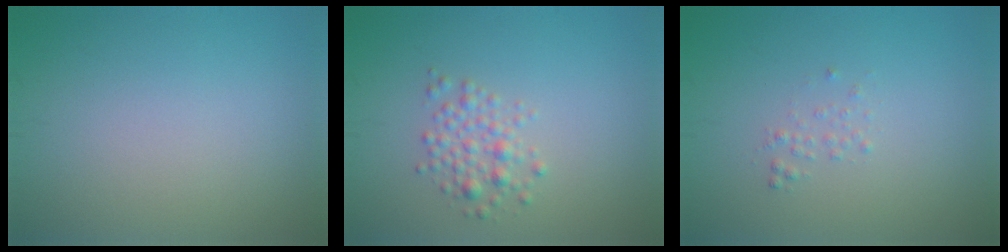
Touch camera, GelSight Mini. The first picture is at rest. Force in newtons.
{"total": 2.1, "press": 2.1, "slide": 0.2}
{"total": 0.7, "press": 0.7, "slide": 0.1}